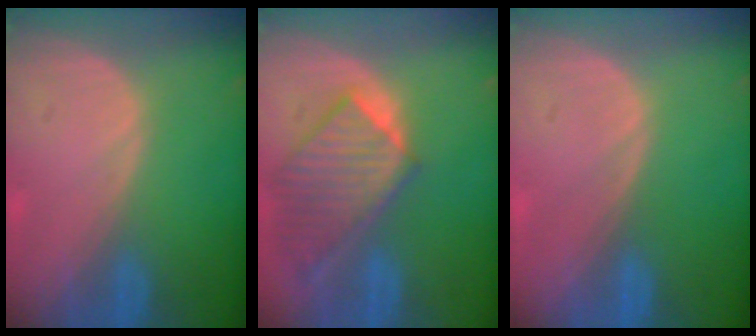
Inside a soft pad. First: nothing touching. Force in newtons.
{"total": 9.4, "press": 8.3, "slide": 4.6}
{"total": 0.0}